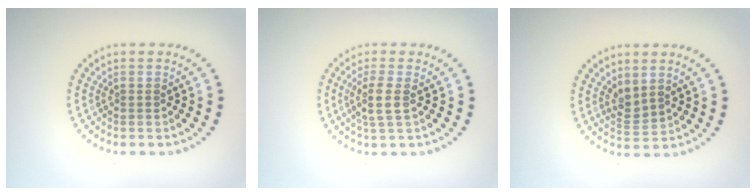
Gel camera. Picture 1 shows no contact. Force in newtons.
{"total": 2.3, "press": 2.0, "slide": 1.1}
{"total": 1.9, "press": 1.6, "slide": 1.1}